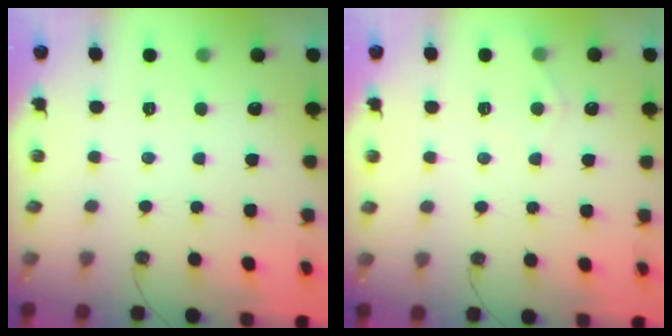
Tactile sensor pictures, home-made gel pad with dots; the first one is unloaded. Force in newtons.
{"total": 5.4, "press": 5.4, "slide": 0.6}